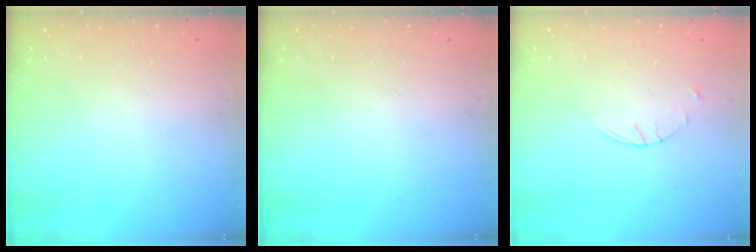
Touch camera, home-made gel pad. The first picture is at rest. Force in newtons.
{"total": 0.0}
{"total": 1.6, "press": 1.6, "slide": 0.2}